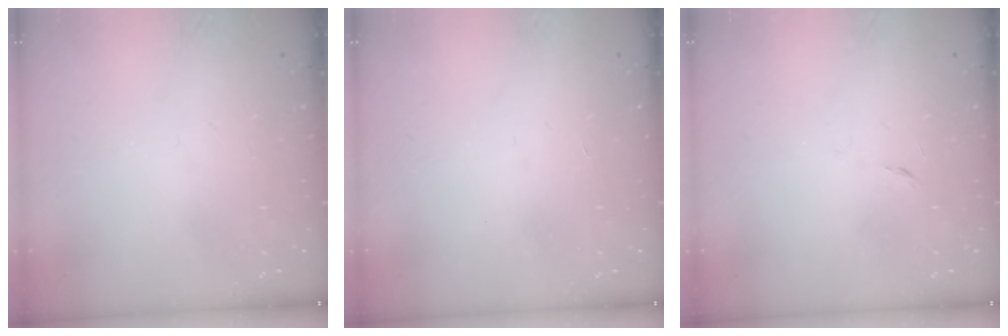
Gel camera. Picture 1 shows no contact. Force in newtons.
{"total": 1.6, "press": 1.6, "slide": 0.1}
{"total": 3.9, "press": 3.8, "slide": 0.9}